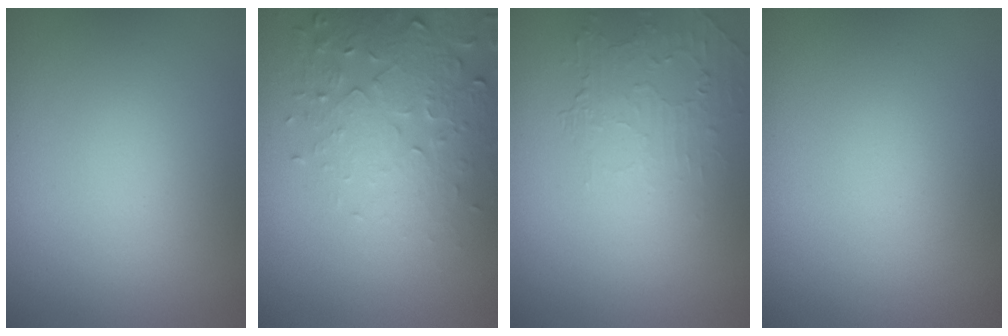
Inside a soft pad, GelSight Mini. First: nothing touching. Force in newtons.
{"total": 4.1, "press": 3.9, "slide": 1.2}
{"total": 2.0, "press": 0.6, "slide": 1.9}
{"total": 0.0}